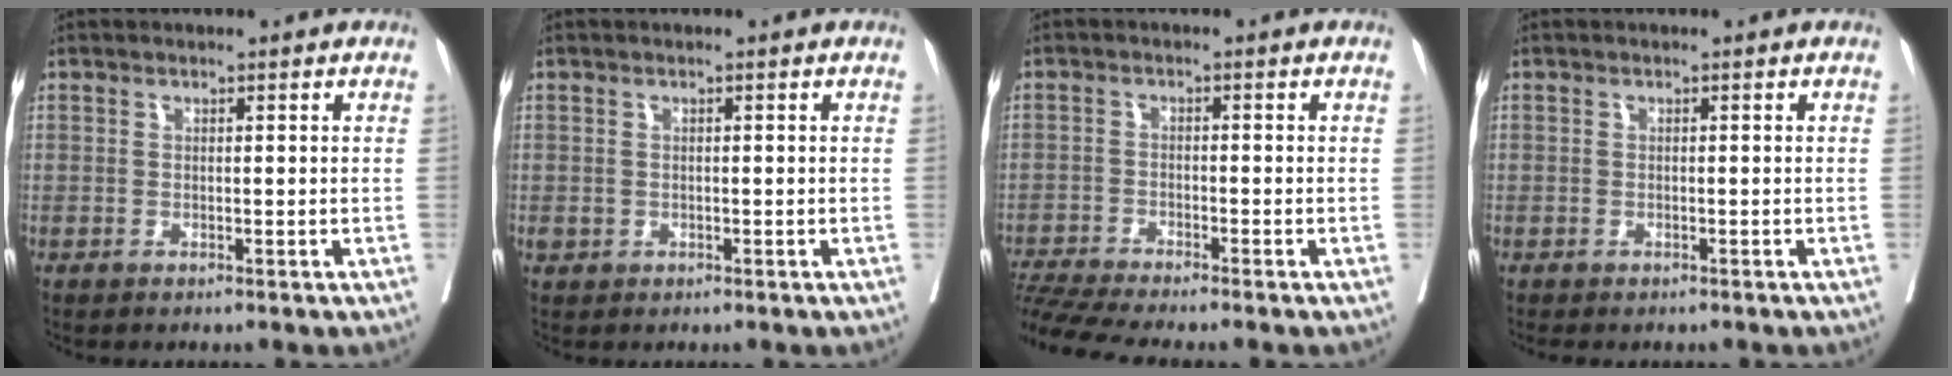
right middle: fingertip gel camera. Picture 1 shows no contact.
{"total": 1.0, "force": [-0.2, 0.9, 0.3], "torque": [-0.005, 0.003, 0.001]}
{"total": 7.9, "force": [-7.3, -1.2, 2.9], "torque": [-0.056, -0.013, -0.128]}
{"total": 1.6, "force": [-1.4, 0.7, 0.5], "torque": [-0.013, -0.004, -0.019]}